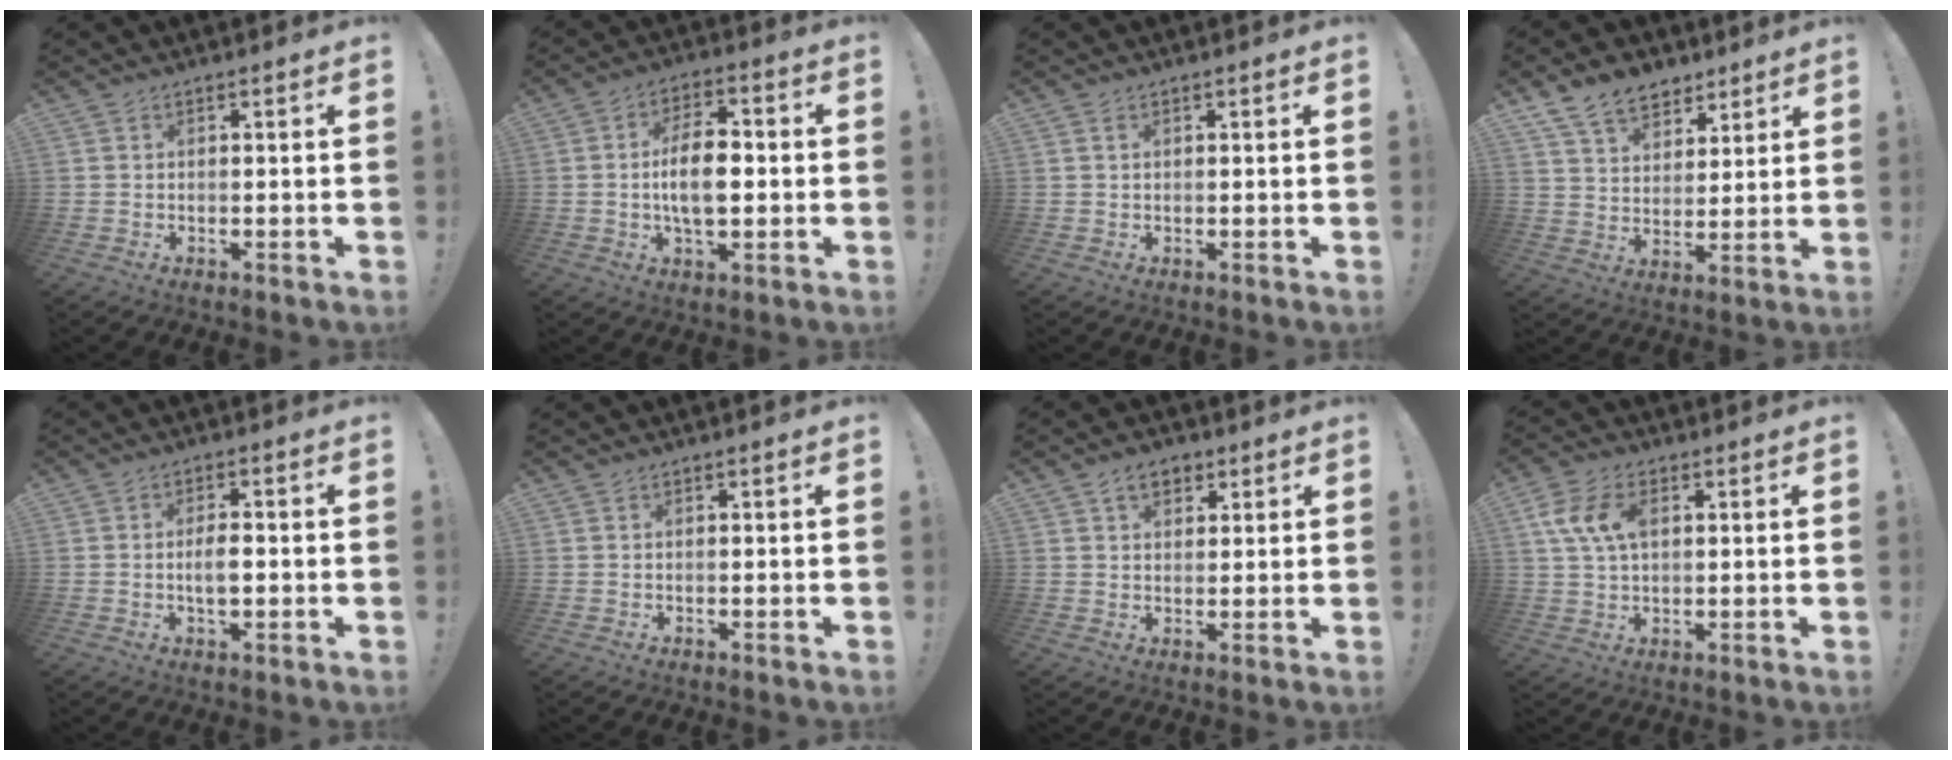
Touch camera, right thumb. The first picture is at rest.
{"total": 11.8, "force": [-1.1, 6.1, 10.0], "torque": [-0.178, 0.007, -0.023]}
{"total": 0.7, "force": [0.3, 0.4, 0.5], "torque": [-0.018, 0.004, 0.007]}
{"total": 11.8, "force": [7.9, 7.4, 4.4], "torque": [-0.084, -0.041, 0.157]}
{"total": 4.6, "force": [-0.8, 2.0, 4.1], "torque": [-0.067, 0.002, -0.019]}
{"total": 0.0}
{"total": 5.8, "force": [3.0, 3.9, 3.2], "torque": [-0.049, -0.001, 0.053]}
{"total": 10.1, "force": [2.7, 6.3, 7.4], "torque": [-0.143, 0.010, 0.052]}